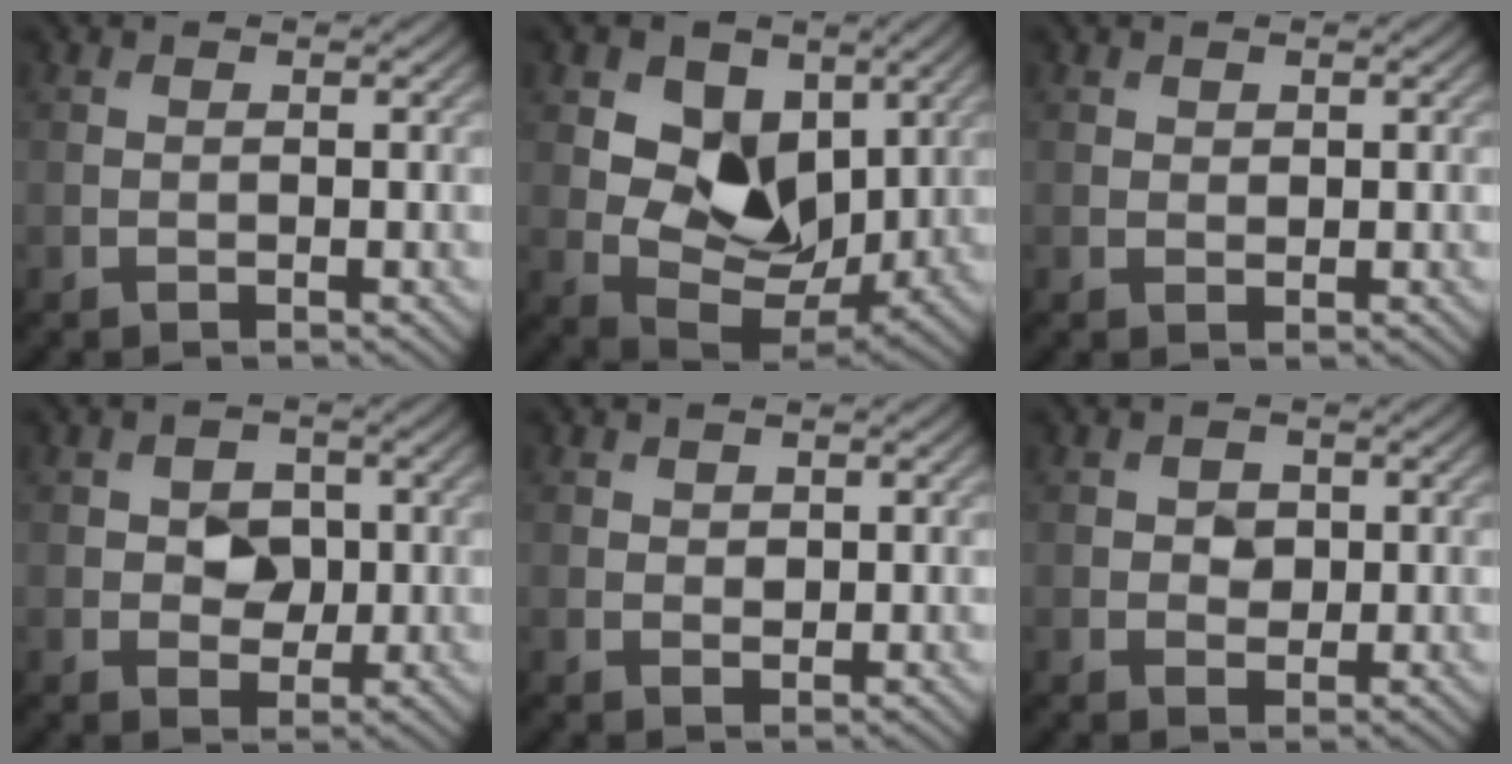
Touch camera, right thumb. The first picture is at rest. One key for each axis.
{"total": 10.1, "fx": 3.1, "fy": 7.1, "fz": 6.4, "tx": -0.124, "ty": -0.005, "tz": 0.044}
{"total": 0.7, "fx": 0.4, "fy": 0.5, "fz": 0.2, "tx": -0.001, "ty": -0.004, "tz": 0.010}
{"total": 3.7, "fx": 0.0, "fy": 3.0, "fz": 2.2, "tx": -0.038, "ty": -0.002, "tz": -0.012}
{"total": 1.0, "fx": 0.5, "fy": 0.8, "fz": 0.3, "tx": -0.007, "ty": -0.005, "tz": 0.011}
{"total": 1.9, "fx": 0.2, "fy": 1.6, "fz": 1.0, "tx": -0.019, "ty": -0.003, "tz": -0.002}